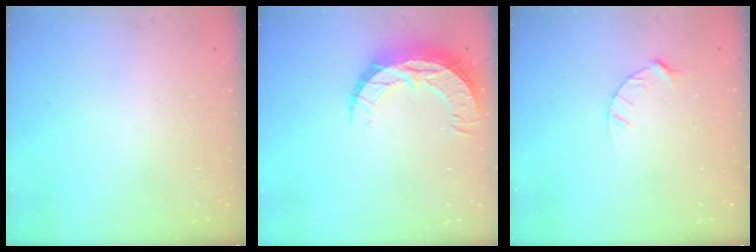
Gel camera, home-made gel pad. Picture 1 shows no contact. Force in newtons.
{"total": 10.2, "press": 10.2, "slide": 0.6}
{"total": 4.3, "press": 4.3, "slide": 0.5}